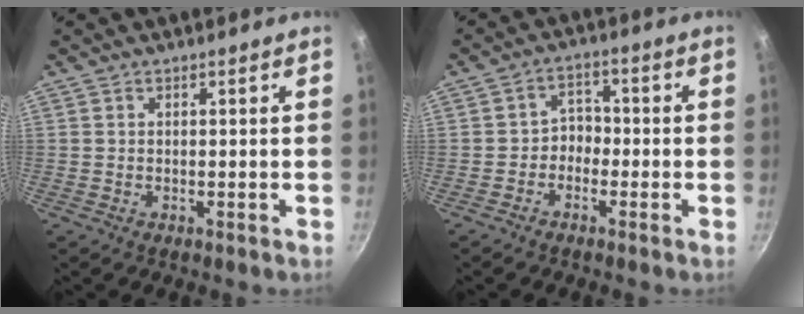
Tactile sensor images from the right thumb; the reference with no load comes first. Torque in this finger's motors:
{"motor_torque": [-0.40, 0.29, -0.03, 0.13, -0.03]}